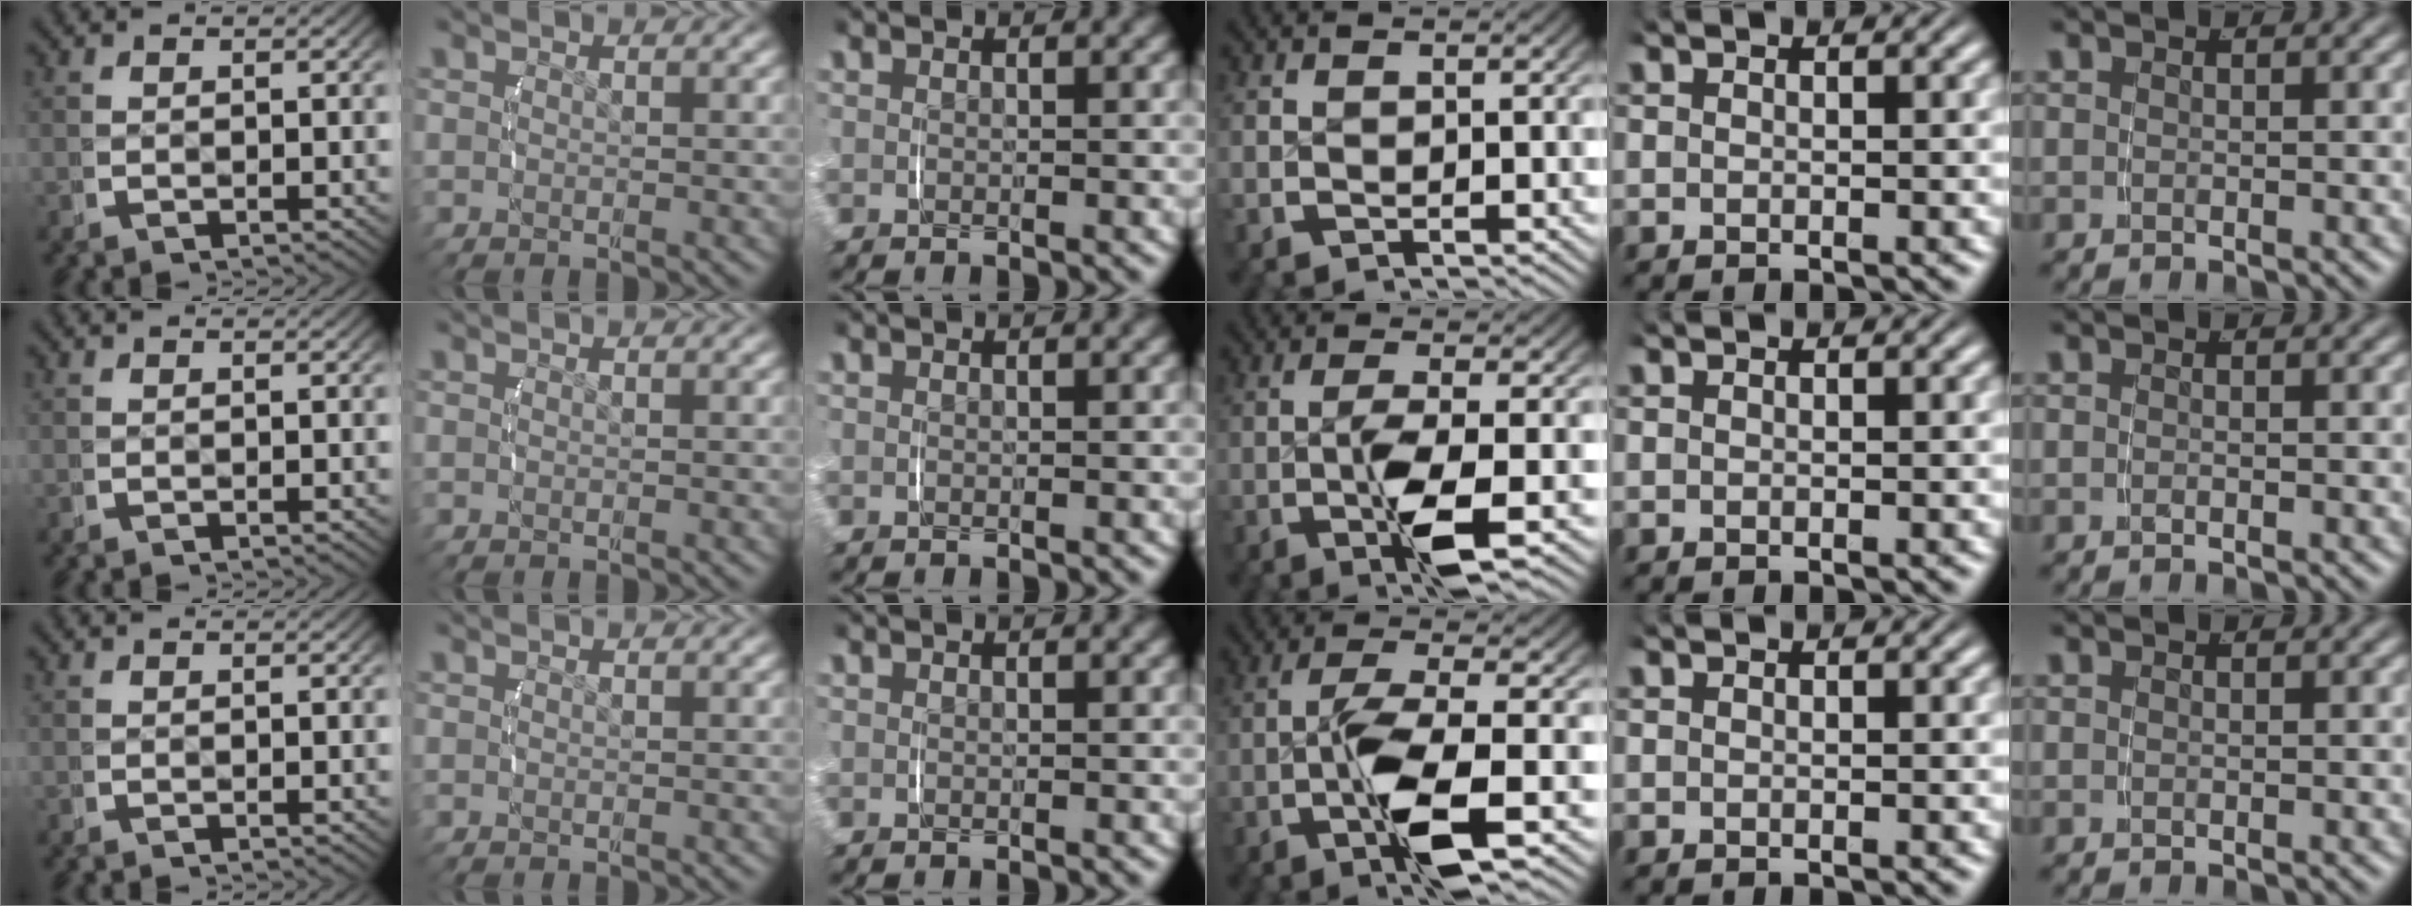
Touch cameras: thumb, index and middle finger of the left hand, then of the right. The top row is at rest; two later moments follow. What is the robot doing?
{"motion": "lift_and_place", "object": "jar lid"}